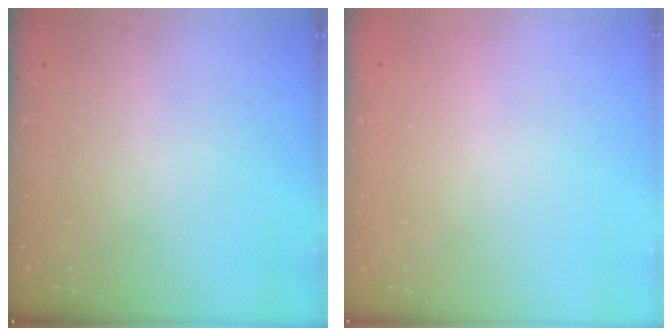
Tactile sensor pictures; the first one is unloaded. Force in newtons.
{"total": 0.0}